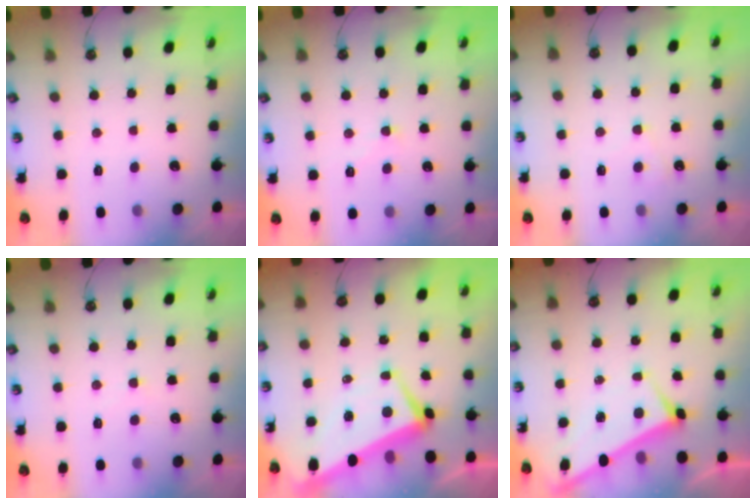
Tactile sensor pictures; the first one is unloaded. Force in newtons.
{"total": 0.8, "press": 0.6, "slide": 0.5}
{"total": 2.7, "press": 2.7, "slide": 0.4}
{"total": 2.0, "press": 2.0, "slide": 0.4}
{"total": 2.0, "press": 1.6, "slide": 1.2}
{"total": 2.8, "press": 2.8, "slide": 0.4}